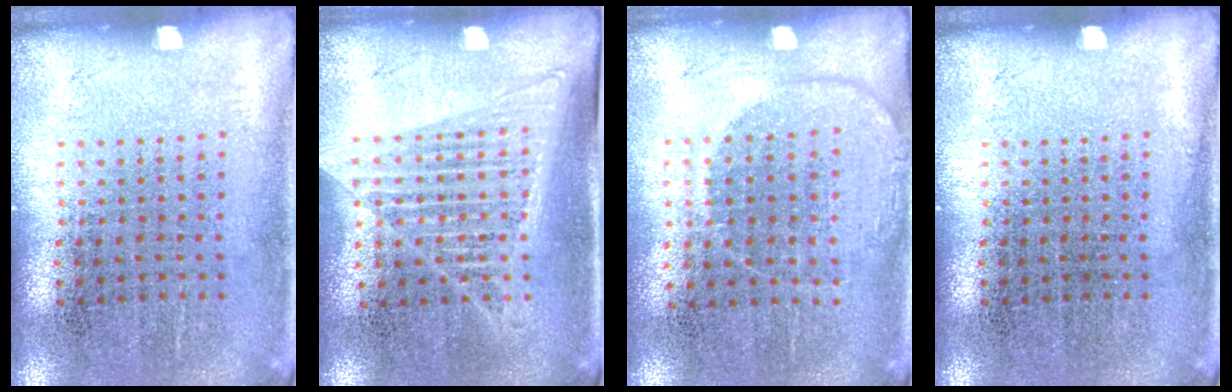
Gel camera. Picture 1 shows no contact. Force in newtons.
{"total": 1.4, "press": 1.2, "slide": 0.6}
{"total": 1.4, "press": 1.2, "slide": 0.6}
{"total": 0.0}